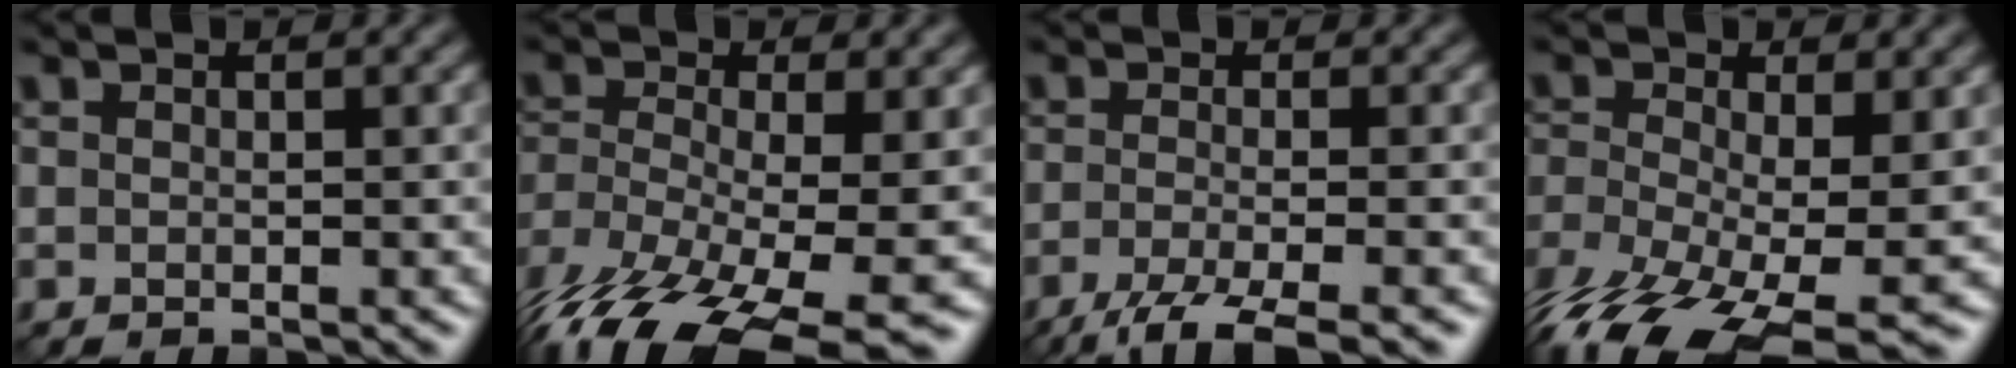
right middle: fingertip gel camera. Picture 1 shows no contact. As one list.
[{"total": 12.3, "force": [-7.6, 4.0, 8.8], "torque": [-0.186, -0.026, -0.114]}, {"total": 5.2, "force": [-3.7, 0.9, 3.5], "torque": [-0.055, -0.006, -0.076]}, {"total": 9.8, "force": [-5.8, 2.9, 7.4], "torque": [-0.147, -0.025, -0.106]}]